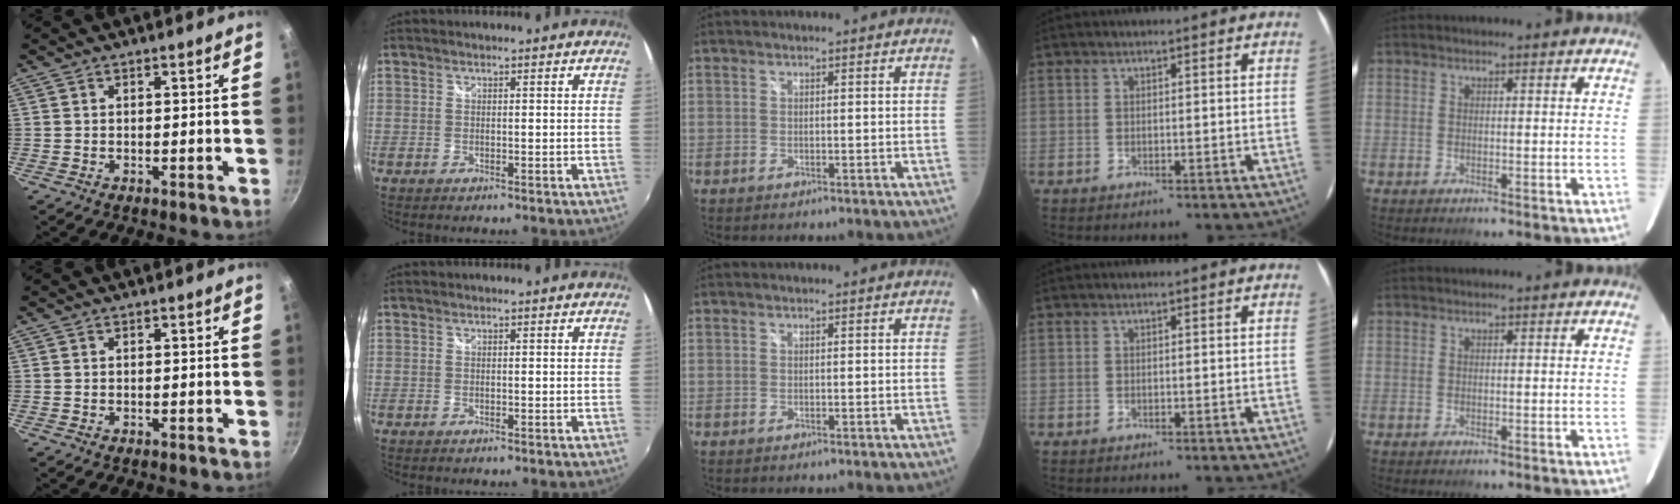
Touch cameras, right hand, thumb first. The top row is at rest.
{}